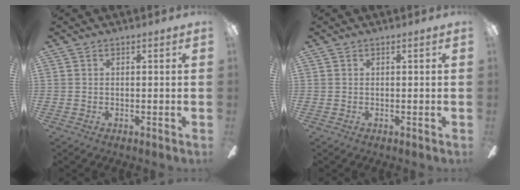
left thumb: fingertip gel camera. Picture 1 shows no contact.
{"total": 0.0}